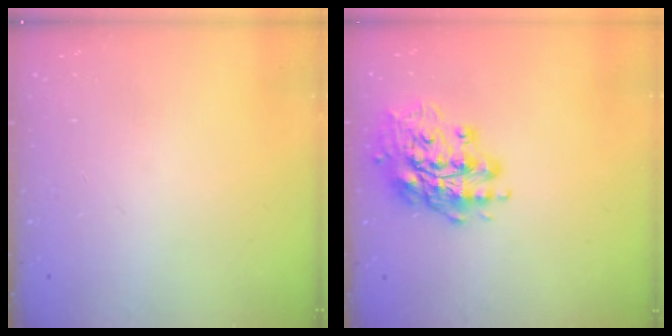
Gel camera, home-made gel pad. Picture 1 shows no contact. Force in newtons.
{"total": 15.7, "press": 15.6, "slide": 2.4}